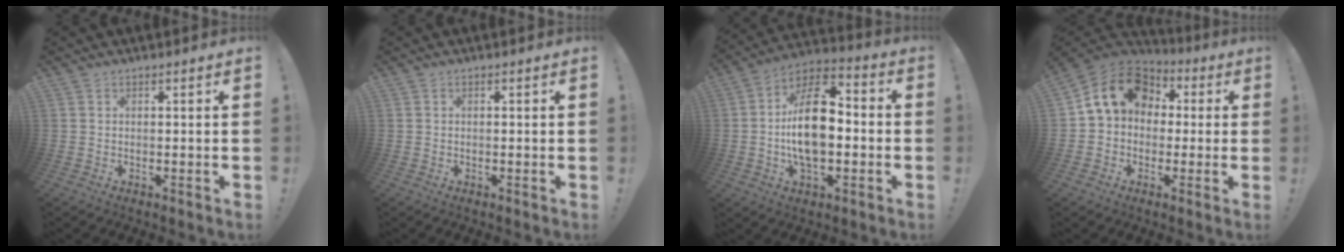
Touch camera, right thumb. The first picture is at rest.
{"total": 0.0}
{"total": 19.0, "force": [-1.9, 10.7, 15.6], "torque": [-0.267, 0.017, -0.032]}
{"total": 14.2, "force": [3.6, 11.0, 8.3], "torque": [-0.136, 0.005, 0.071]}